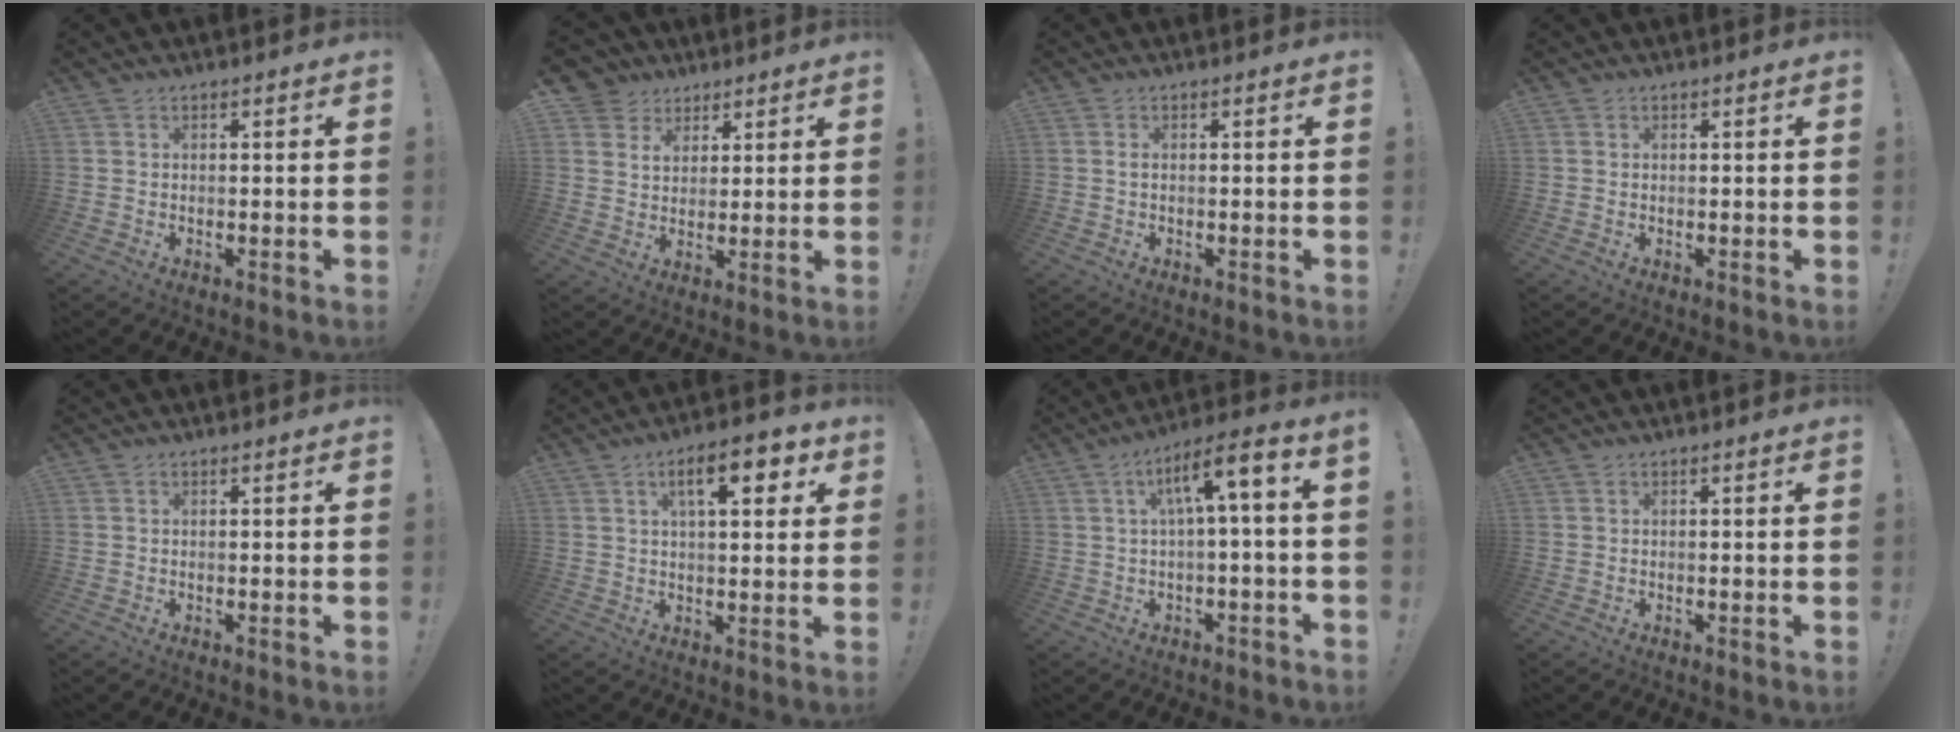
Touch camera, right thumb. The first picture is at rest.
{"total": 6.8, "force": [3.9, 5.6, 0.8], "torque": [-0.012, -0.031, 0.076]}
{"total": 0.7, "force": [-0.1, 0.3, 0.6], "torque": [-0.014, 0.004, -0.002]}
{"total": 0.0}
{"total": 0.0}
{"total": 10.6, "force": [4.1, 3.8, 8.9], "torque": [-0.121, -0.006, 0.061]}
{"total": 8.6, "force": [0.9, 1.3, 8.5], "torque": [-0.133, -0.007, 0.011]}
{"total": 0.0}